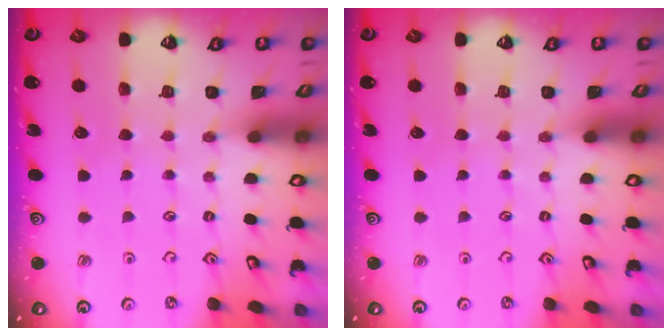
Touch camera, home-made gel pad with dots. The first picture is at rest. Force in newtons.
{"total": 0.0}